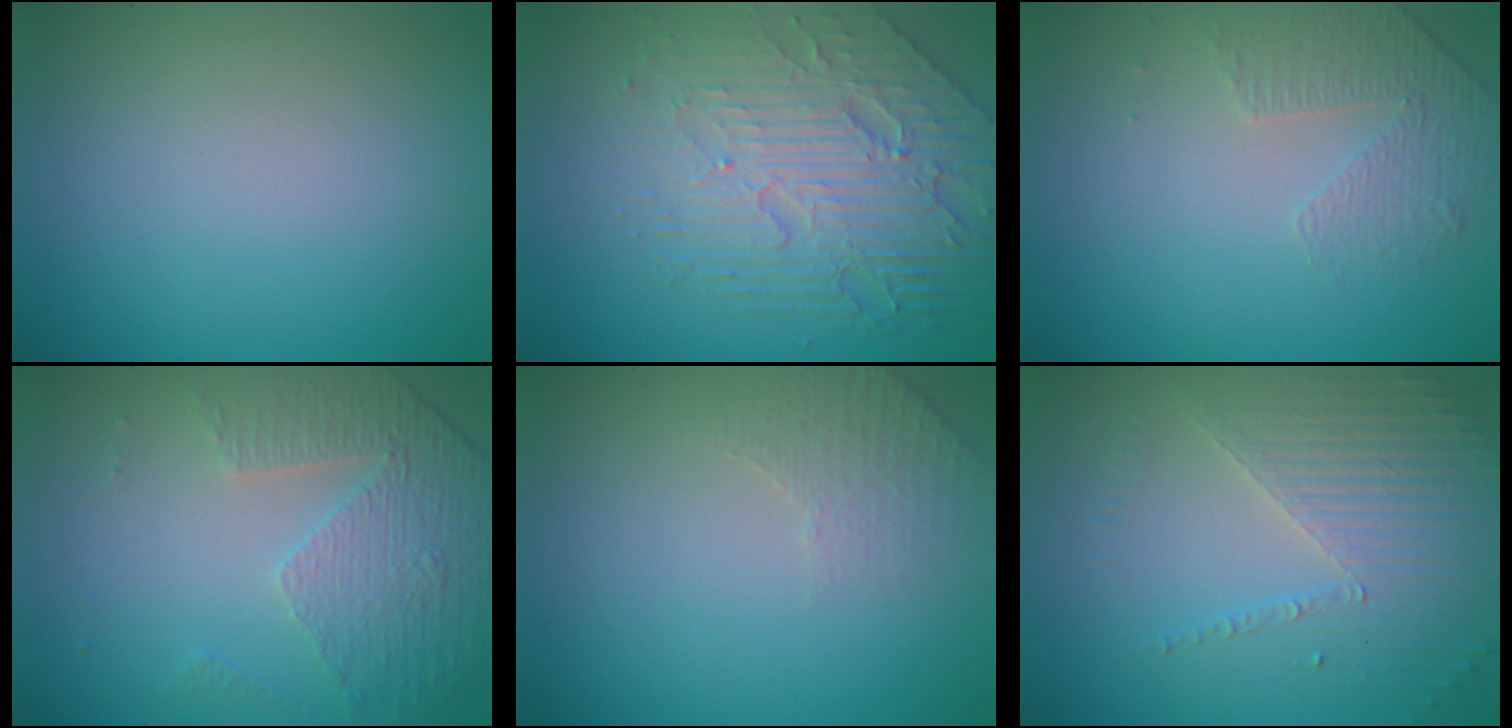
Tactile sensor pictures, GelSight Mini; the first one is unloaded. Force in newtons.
{"total": 7.1, "press": 5.1, "slide": 5.0}
{"total": 1.6, "press": 1.2, "slide": 1.1}
{"total": 4.8, "press": 3.3, "slide": 3.6}
{"total": 2.1, "press": 2.0, "slide": 0.5}
{"total": 3.7, "press": 3.3, "slide": 1.5}